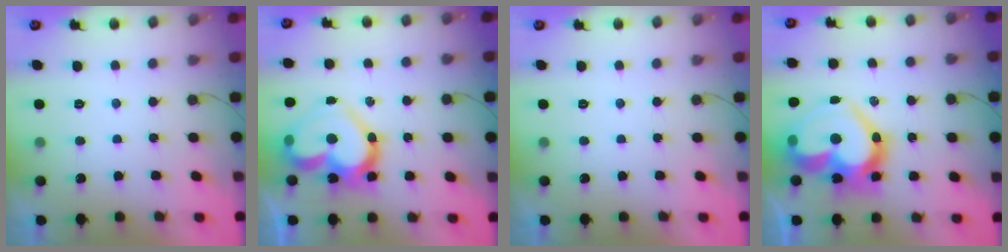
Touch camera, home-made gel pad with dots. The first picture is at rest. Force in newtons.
{"total": 20.1, "press": 19.9, "slide": 2.2}
{"total": 0.0}
{"total": 25.5, "press": 25.4, "slide": 2.5}